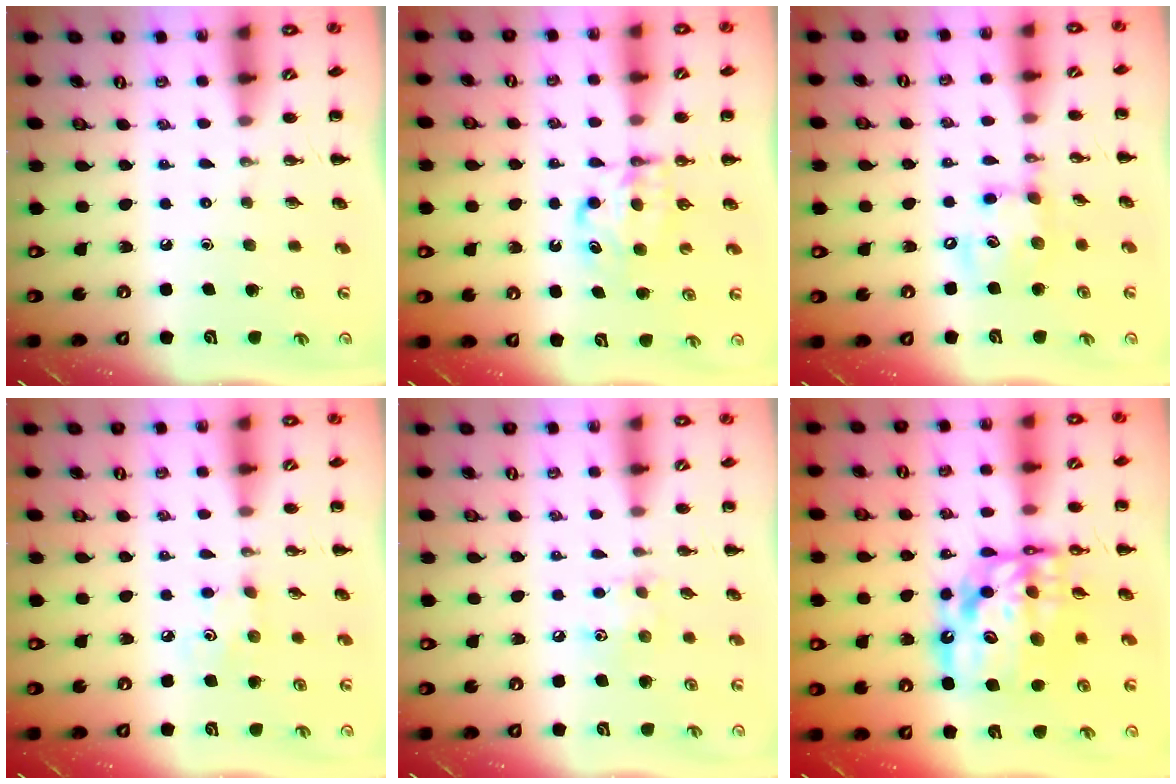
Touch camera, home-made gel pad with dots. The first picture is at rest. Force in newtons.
{"total": 6.4, "press": 6.3, "slide": 0.6}
{"total": 12.4, "press": 12.2, "slide": 2.1}
{"total": 3.5, "press": 3.4, "slide": 0.9}
{"total": 6.6, "press": 6.5, "slide": 1.2}
{"total": 17.6, "press": 17.1, "slide": 4.4}